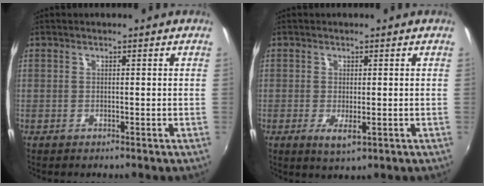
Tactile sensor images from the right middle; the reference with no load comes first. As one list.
[{"total": 3.2, "force": [-0.8, 0.9, 3.0], "torque": [-0.054, -0.013, -0.009]}]